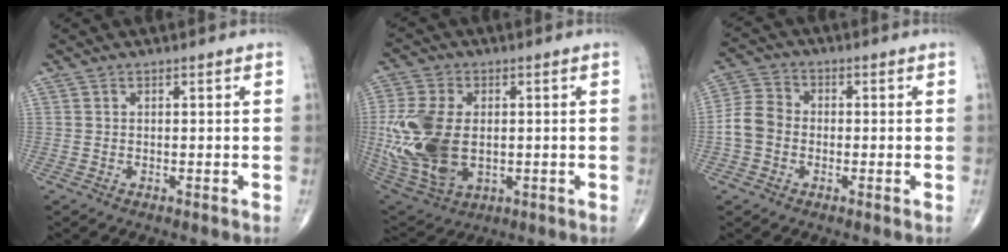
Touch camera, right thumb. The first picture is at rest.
{"total": 18.8, "force": [-0.6, 11.9, 14.5], "torque": [-0.322, -0.014, 0.005]}
{"total": 6.5, "force": [-1.3, 5.4, 3.3], "torque": [-0.057, 0.021, -0.039]}